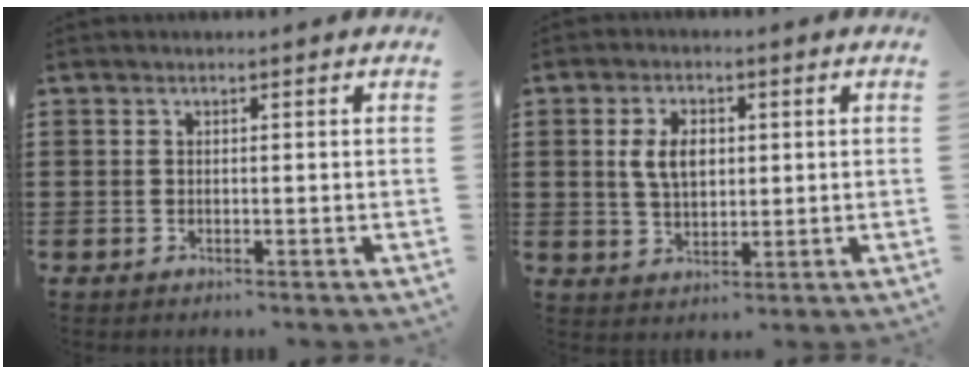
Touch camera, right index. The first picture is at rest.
{"total": 5.4, "force": [0.9, 3.3, 4.2], "torque": [-0.089, 0.007, 0.009]}